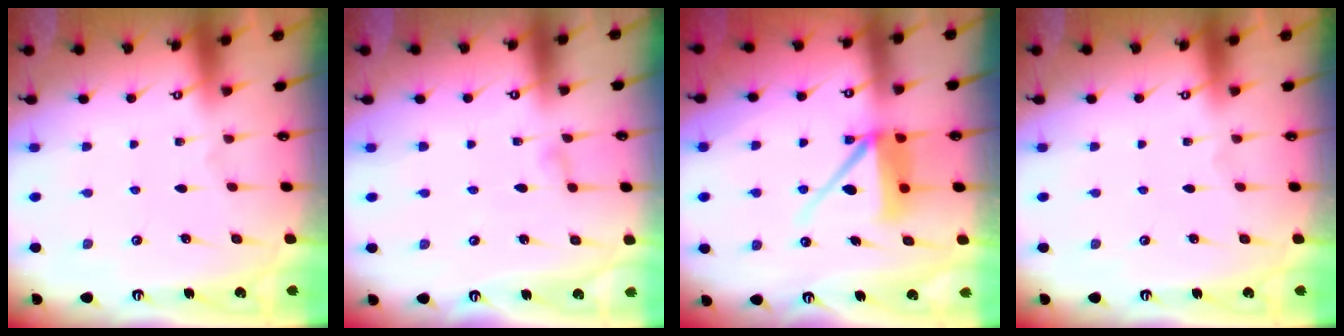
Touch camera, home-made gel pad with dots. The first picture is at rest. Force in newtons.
{"total": 3.0, "press": 3.0, "slide": 0.4}
{"total": 9.9, "press": 9.8, "slide": 1.5}
{"total": 0.0}